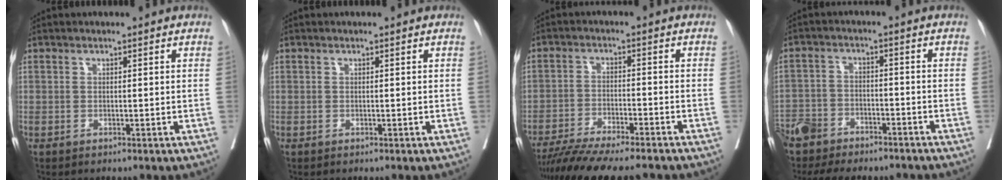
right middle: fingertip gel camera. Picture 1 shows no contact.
{"total": 0.0}
{"total": 15.1, "force": [-13.3, 1.5, 7.1], "torque": [-0.112, -0.024, -0.202]}
{"total": 11.1, "force": [-9.5, 4.1, 3.8], "torque": [-0.071, -0.001, -0.148]}